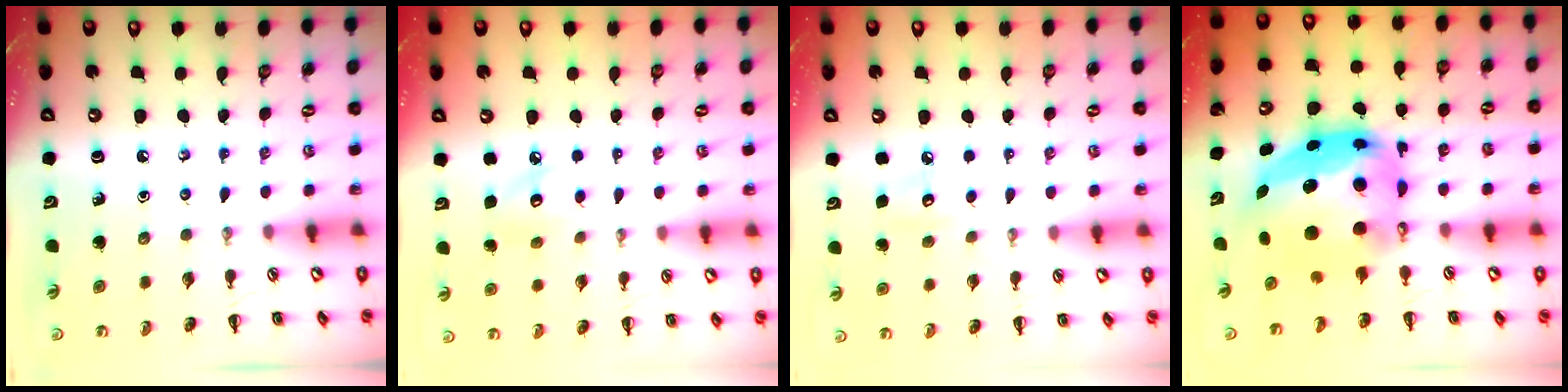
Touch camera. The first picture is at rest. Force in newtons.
{"total": 6.1, "press": 6.0, "slide": 0.9}
{"total": 4.8, "press": 4.7, "slide": 1.3}
{"total": 12.1, "press": 11.8, "slide": 3.0}